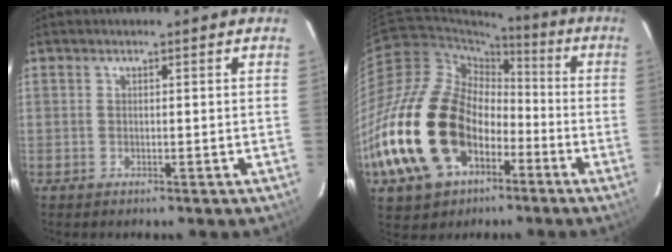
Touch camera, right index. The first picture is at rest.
{"total": 26.4, "force": [-9.4, 18.1, 16.8], "torque": [-0.379, -0.002, -0.154]}